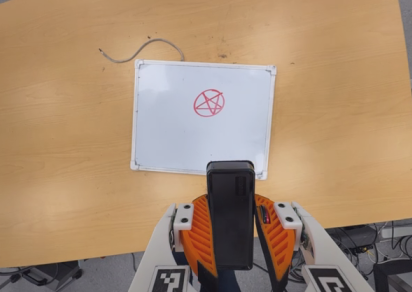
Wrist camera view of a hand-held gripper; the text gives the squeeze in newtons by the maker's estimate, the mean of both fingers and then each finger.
{"total": 9.2, "left": 7.4, "right": 11.0}